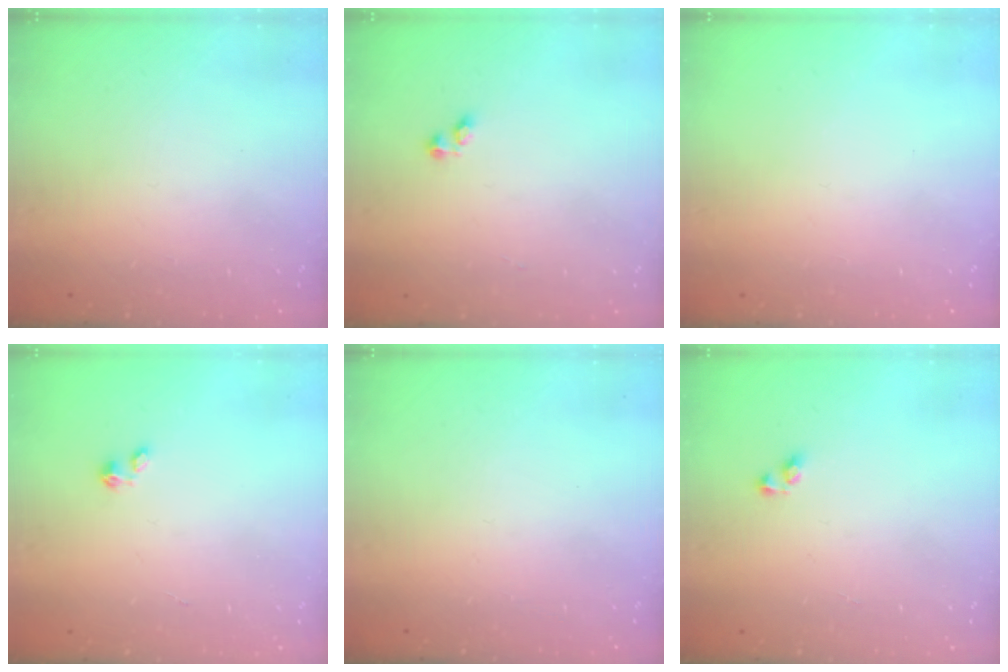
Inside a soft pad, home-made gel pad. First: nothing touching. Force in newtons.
{"total": 1.6, "press": 1.5, "slide": 0.4}
{"total": 0.0}
{"total": 0.0}
{"total": 0.0}
{"total": 2.9, "press": 2.9, "slide": 0.3}